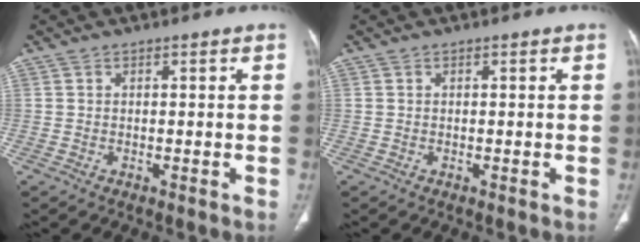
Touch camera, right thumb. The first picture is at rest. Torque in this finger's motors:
{"motor_torque": [-0.10, 0.12, -0.09, 0.08, 0.04]}